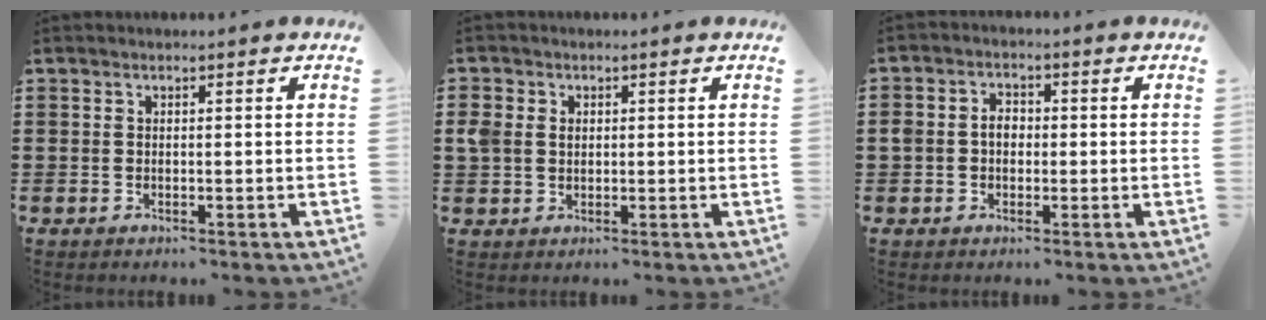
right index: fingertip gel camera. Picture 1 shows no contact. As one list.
[{"total": 2.8, "force": [0.5, 2.3, 1.5], "torque": [-0.044, 0.008, 0.006]}, {"total": 3.1, "force": [-0.1, 2.5, 1.9], "torque": [-0.040, 0.010, -0.005]}]